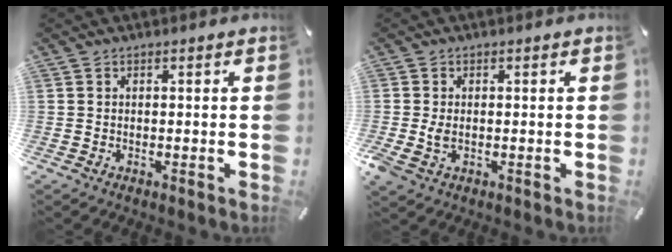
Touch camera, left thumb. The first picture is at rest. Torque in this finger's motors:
{"motor_torque": [0.77, 0.84, 0.63, 0.30, 0.05]}